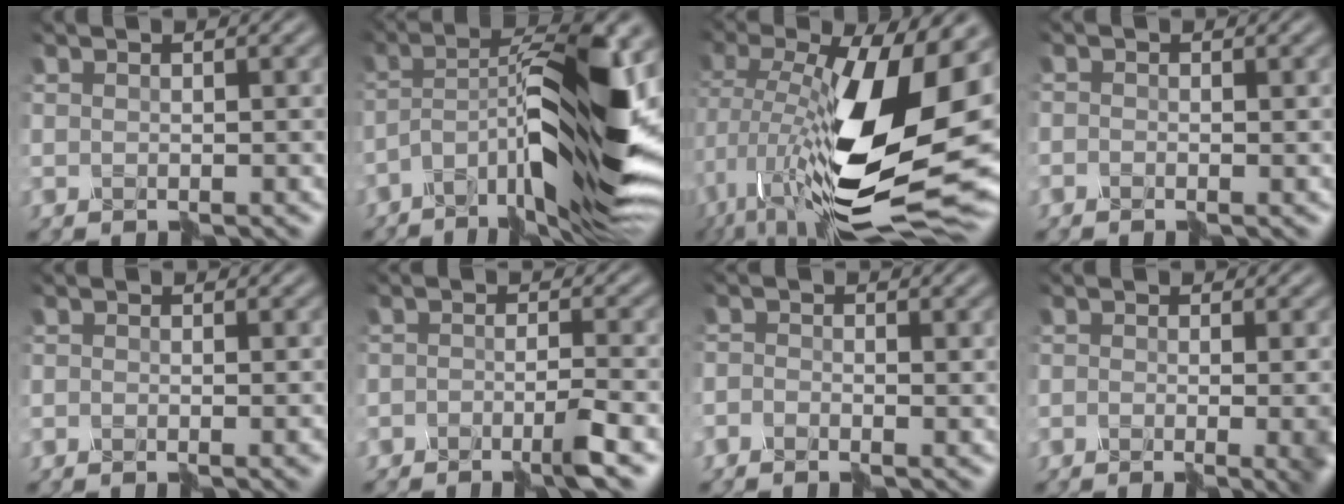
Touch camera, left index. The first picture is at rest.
{"total": 13.9, "force": [-4.9, 3.4, 12.5], "torque": [-0.207, 0.019, -0.085]}
{"total": 17.1, "force": [-0.3, 7.7, 15.2], "torque": [-0.308, -0.007, -0.002]}
{"total": 0.9, "force": [-0.8, 0.4, -0.1], "torque": [-0.003, 0.002, -0.018]}
{"total": 2.2, "force": [-1.5, 0.9, 1.3], "torque": [-0.003, 0.005, -0.019]}
{"total": 2.5, "force": [-2.2, -0.1, 1.2], "torque": [-0.031, 0.001, -0.048]}
{"total": 1.5, "force": [-1.4, 0.6, -0.1], "torque": [-0.007, 0.001, -0.027]}
{"total": 6.2, "force": [-2.1, 2.8, 5.1], "torque": [-0.048, 0.000, -0.024]}